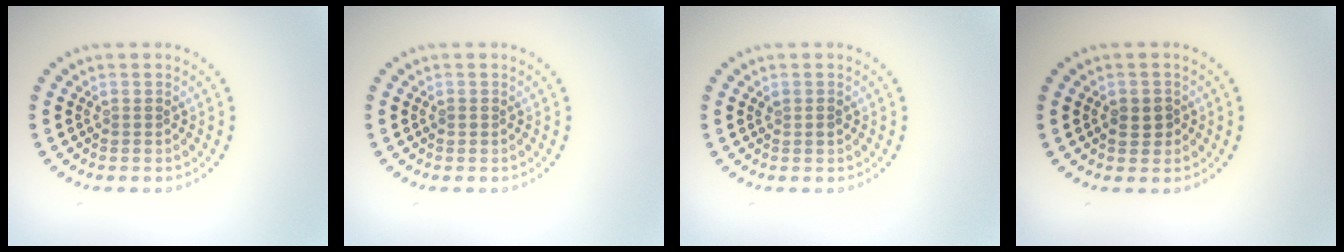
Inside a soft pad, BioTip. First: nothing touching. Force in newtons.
{"total": 0.5, "press": 0.5, "slide": 0.2}
{"total": 0.7, "press": 0.7, "slide": 0.1}
{"total": 1.9, "press": 1.8, "slide": 0.4}